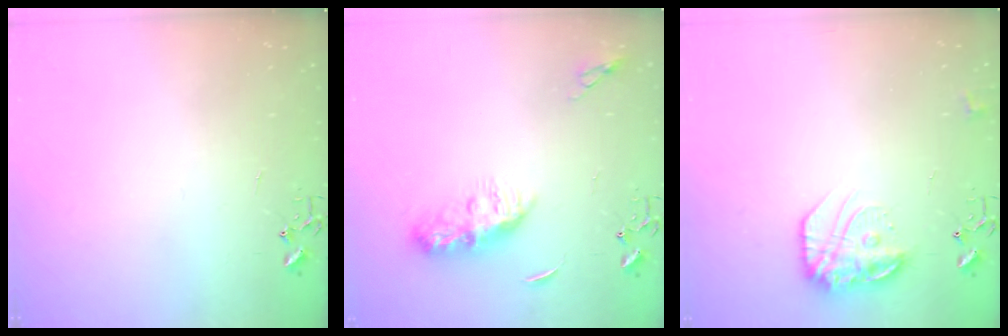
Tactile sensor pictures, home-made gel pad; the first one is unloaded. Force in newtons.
{"total": 9.8, "press": 9.8, "slide": 0.5}
{"total": 15.4, "press": 15.3, "slide": 1.0}